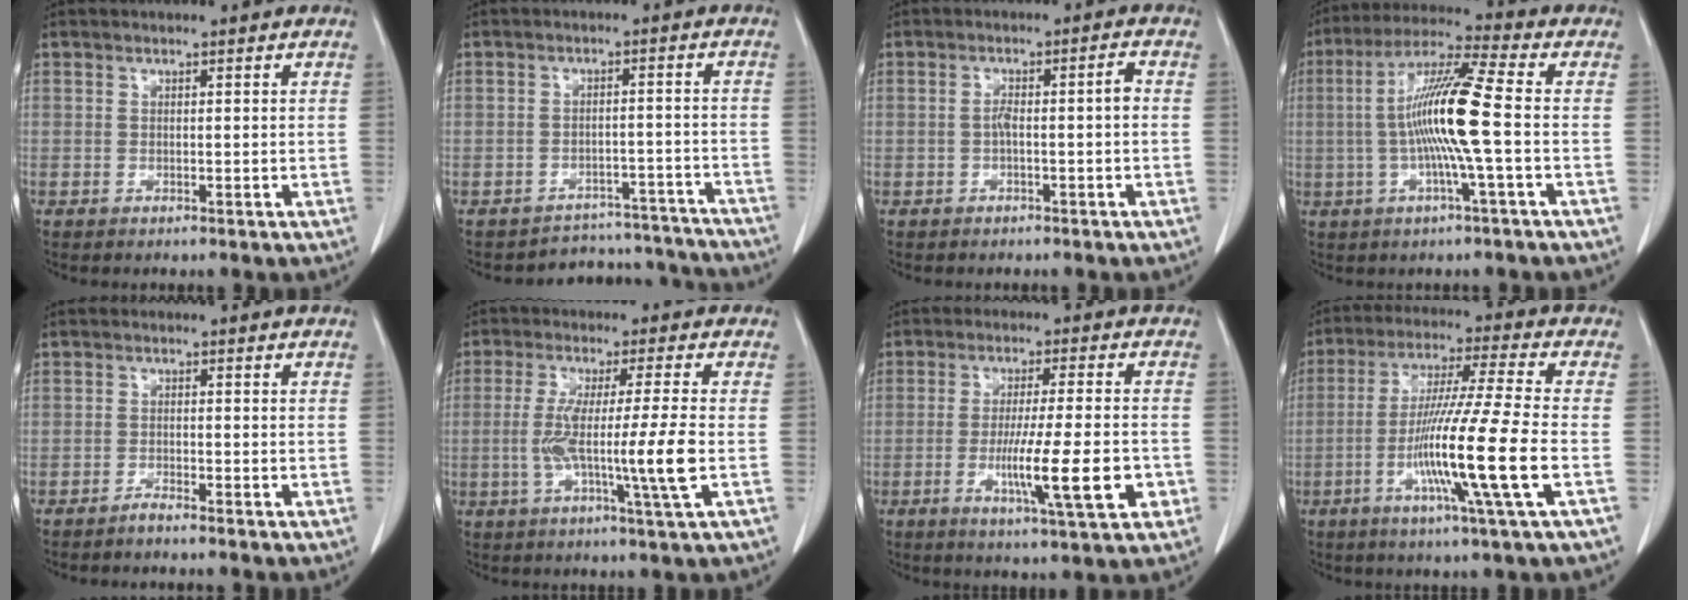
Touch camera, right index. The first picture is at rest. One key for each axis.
{"total": 10.2, "fx": -9.7, "fy": 3.0, "fz": -1.4, "tx": 0.036, "ty": 0.048, "tz": -0.112}
{"total": 3.3, "fx": -0.7, "fy": 0.4, "fz": 3.2, "tx": -0.053, "ty": 0.013, "tz": -0.010}
{"total": 12.0, "fx": -0.9, "fy": -0.8, "fz": 11.9, "tx": -0.229, "ty": 0.007, "tz": -0.025}
{"total": 1.4, "fx": -1.3, "fy": -0.2, "fz": 0.4, "tx": -0.012, "ty": -0.001, "tz": -0.025}
{"total": 10.4, "fx": -1.6, "fy": -1.3, "fz": 10.1, "tx": -0.189, "ty": -0.015, "tz": -0.031}
{"total": 10.9, "fx": -3.3, "fy": 0.5, "fz": 10.4, "tx": -0.170, "ty": -0.016, "tz": -0.053}
{"total": 14.4, "fx": -4.2, "fy": -2.0, "fz": 13.7, "tx": -0.260, "ty": -0.020, "tz": -0.086}